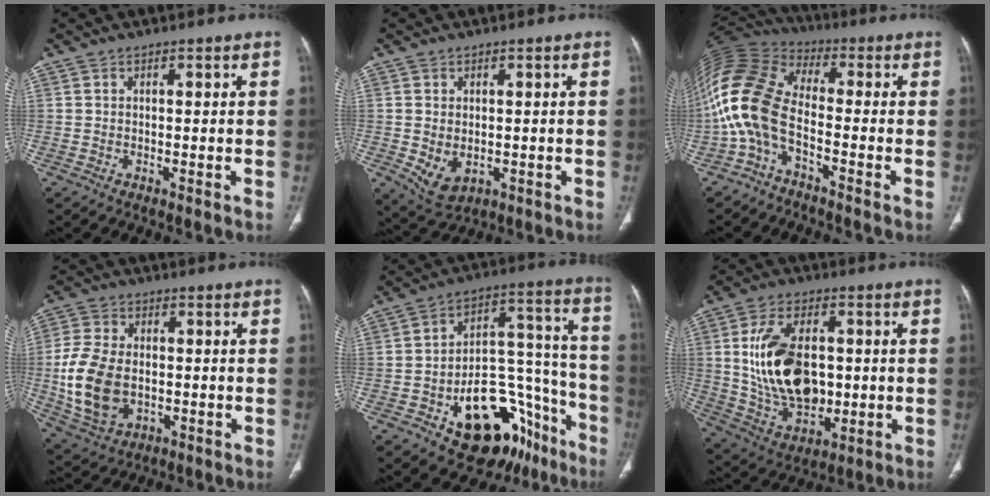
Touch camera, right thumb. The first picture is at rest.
{"total": 5.6, "force": [-0.9, 3.9, 4.0], "torque": [-0.064, -0.011, 0.004]}
{"total": 13.3, "force": [-4.1, 6.9, 10.6], "torque": [-0.237, 0.062, -0.094]}
{"total": 14.0, "force": [-1.6, 9.5, 10.1], "torque": [-0.202, 0.001, -0.019]}
{"total": 24.3, "force": [-12.7, 13.4, 15.8], "torque": [-0.148, 0.114, -0.176]}
{"total": 18.0, "force": [0.9, 11.3, 14.0], "torque": [-0.229, -0.004, 0.032]}